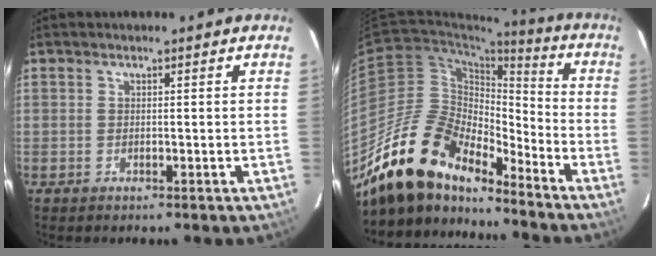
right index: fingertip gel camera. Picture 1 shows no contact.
{"total": 18.6, "force": [-15.4, 6.3, 8.3], "torque": [-0.146, 0.006, -0.286]}